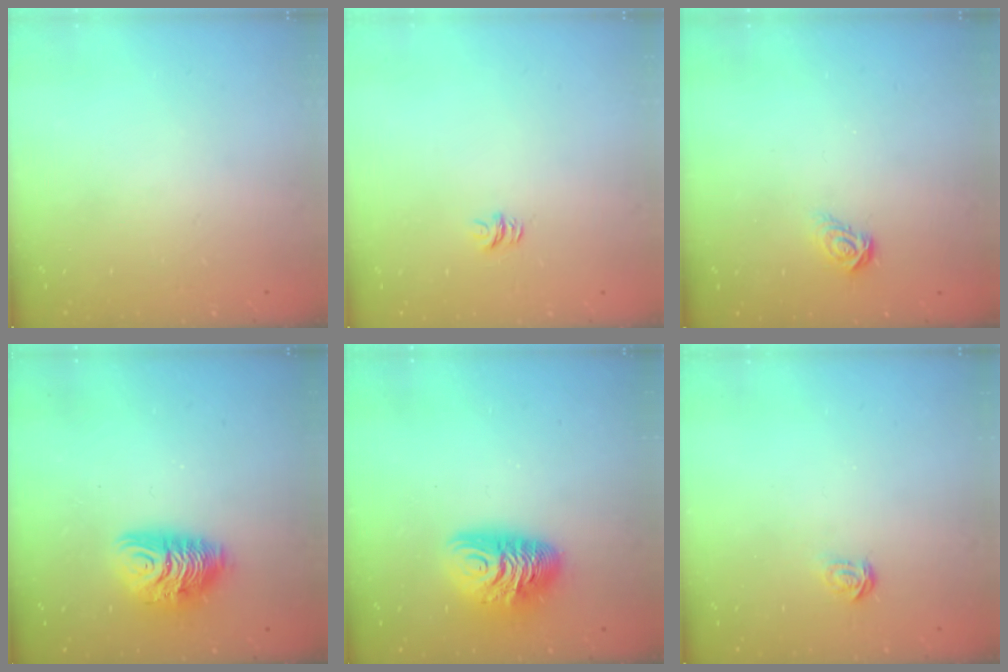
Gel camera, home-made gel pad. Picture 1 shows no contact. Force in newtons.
{"total": 3.5, "press": 3.5, "slide": 0.3}
{"total": 4.4, "press": 4.4, "slide": 0.4}
{"total": 10.0, "press": 10.0, "slide": 0.7}
{"total": 11.0, "press": 11.0, "slide": 0.9}
{"total": 1.8, "press": 1.8, "slide": 0.2}